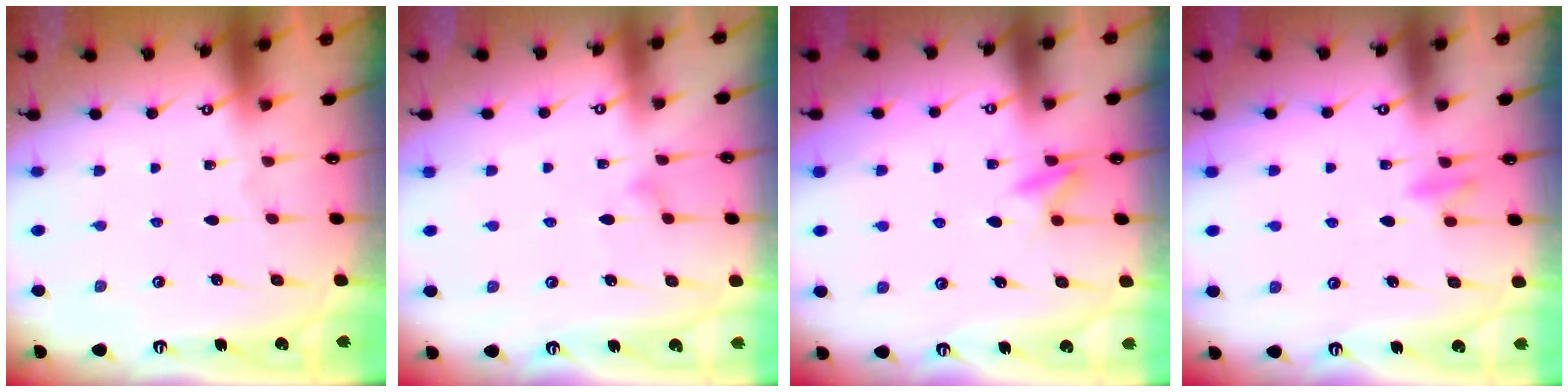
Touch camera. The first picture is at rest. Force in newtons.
{"total": 6.5, "press": 6.5, "slide": 0.4}
{"total": 6.7, "press": 6.7, "slide": 0.9}
{"total": 6.8, "press": 6.7, "slide": 1.0}